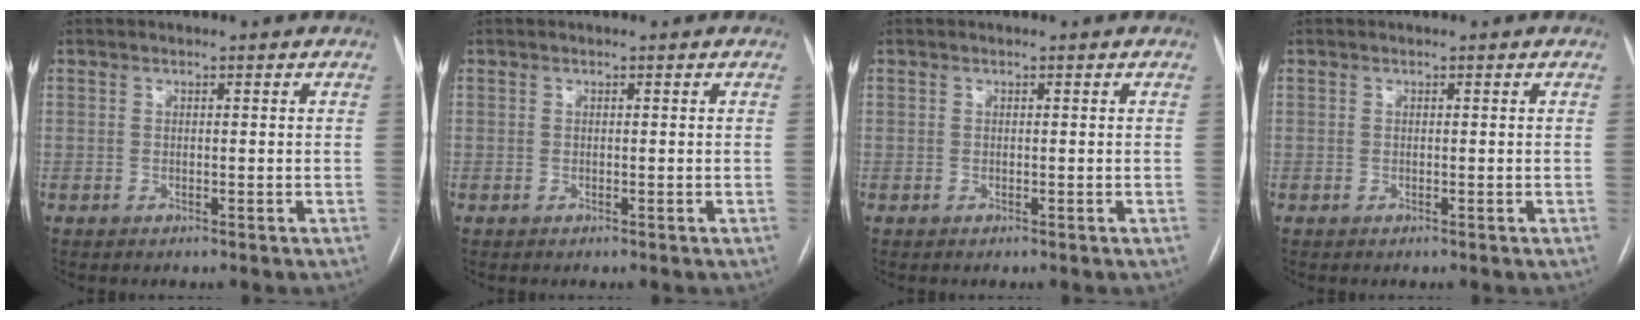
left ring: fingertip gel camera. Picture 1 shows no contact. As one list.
[{"total": 0.0}, {"total": 0.0}, {"total": 0.0}]